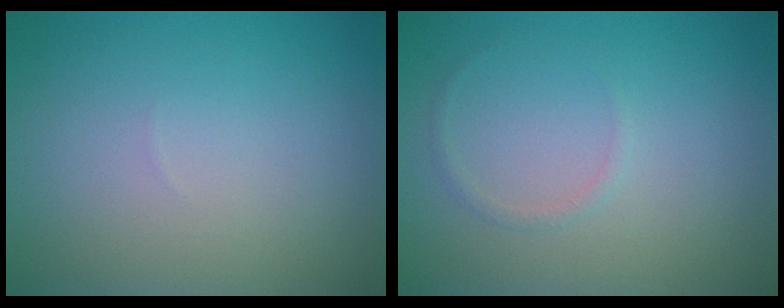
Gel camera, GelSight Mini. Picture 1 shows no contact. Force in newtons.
{"total": 0.6, "press": 0.6, "slide": 0.1}